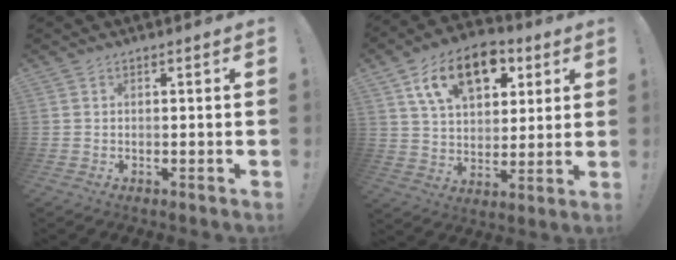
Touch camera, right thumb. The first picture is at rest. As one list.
[{"total": 16.9, "force": [8.2, 10.6, 10.4], "torque": [-0.160, -0.027, 0.148]}]